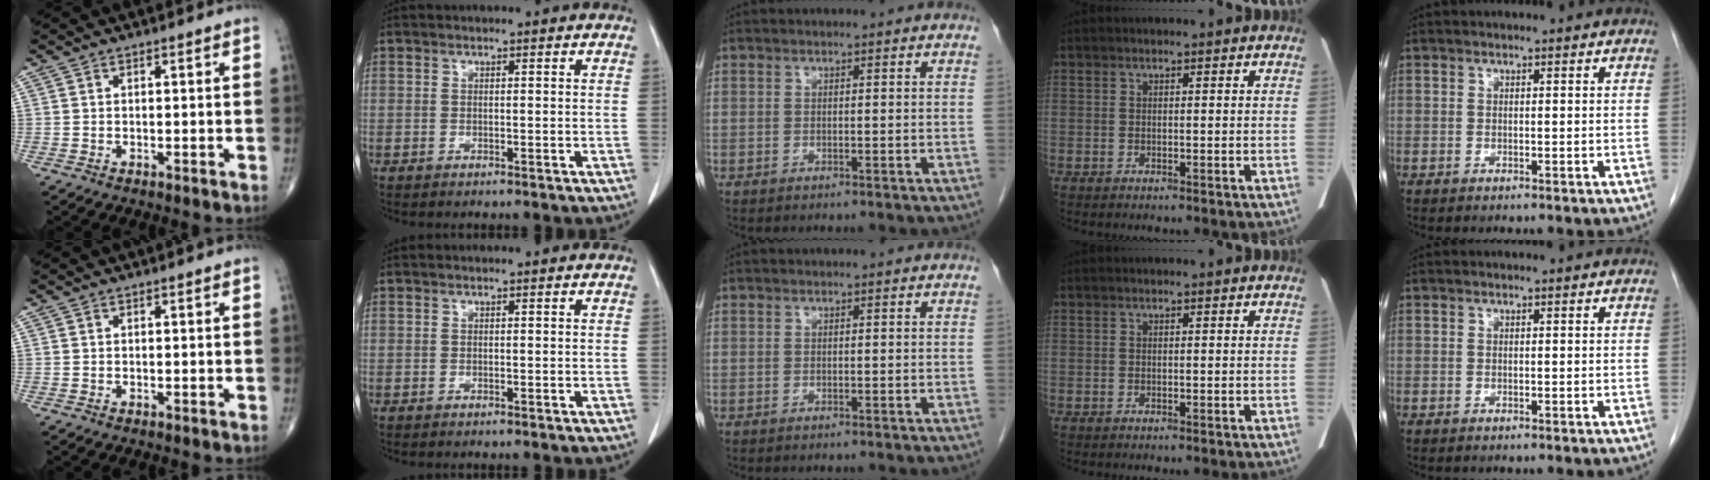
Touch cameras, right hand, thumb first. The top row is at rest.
{}